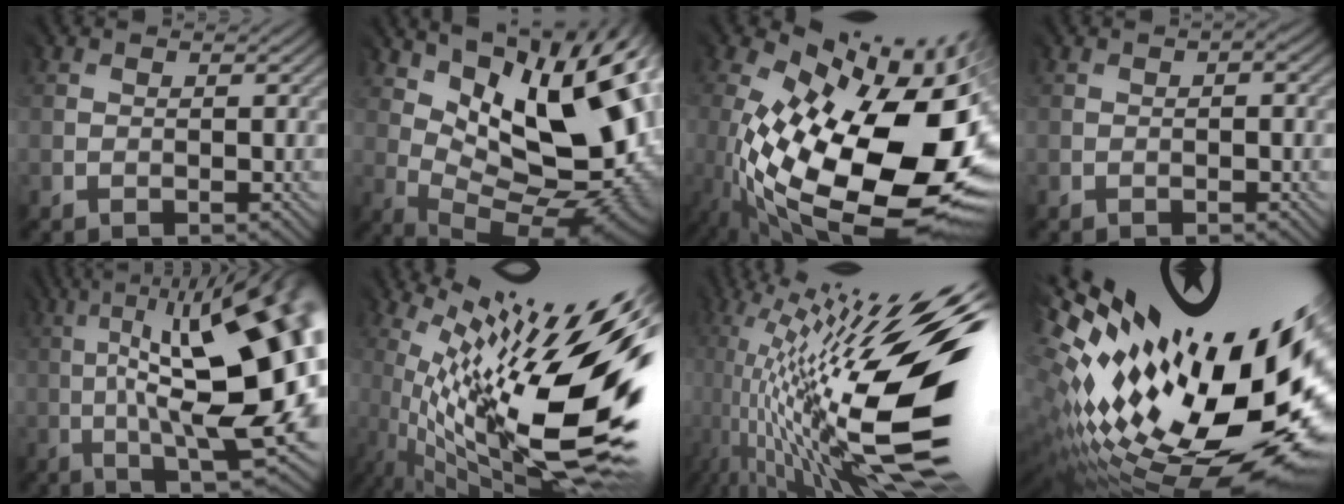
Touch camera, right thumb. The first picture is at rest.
{"total": 17.7, "force": [6.0, 7.8, 14.7], "torque": [-0.220, 0.034, 0.100]}
{"total": 19.6, "force": [-3.9, 9.5, 16.7], "torque": [-0.313, -0.053, -0.045]}
{"total": 0.6, "force": [-0.1, 0.3, 0.5], "torque": [-0.001, -0.001, 0.001]}
{"total": 19.1, "force": [0.8, 5.8, 18.1], "torque": [-0.260, 0.028, 0.013]}
{"total": 18.5, "force": [-0.6, 4.5, 17.9], "torque": [-0.277, -0.021, -0.003]}
{"total": 19.7, "force": [-0.1, 6.0, 18.8], "torque": [-0.342, -0.006, -0.010]}
{"total": 19.8, "force": [3.5, 8.9, 17.4], "torque": [-0.280, -0.035, 0.090]}